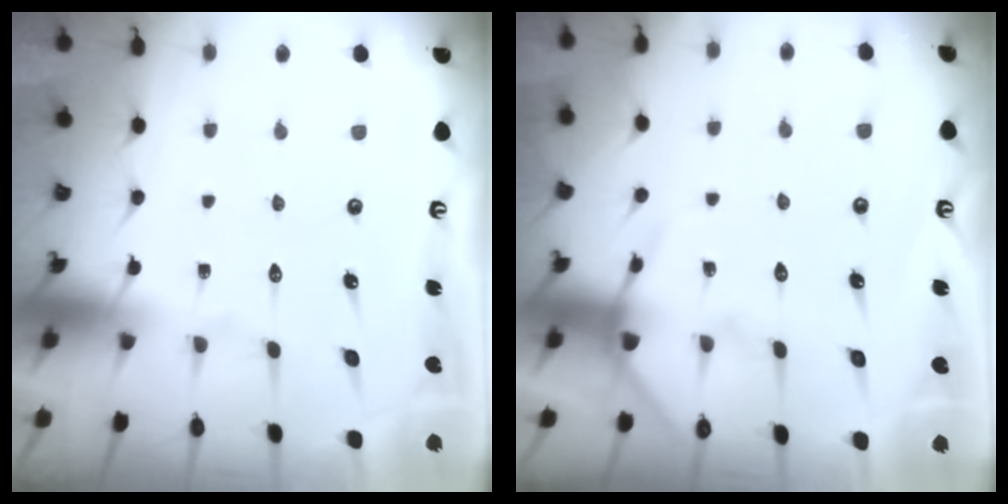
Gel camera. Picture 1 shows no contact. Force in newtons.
{"total": 7.7, "press": 7.7, "slide": 0.7}